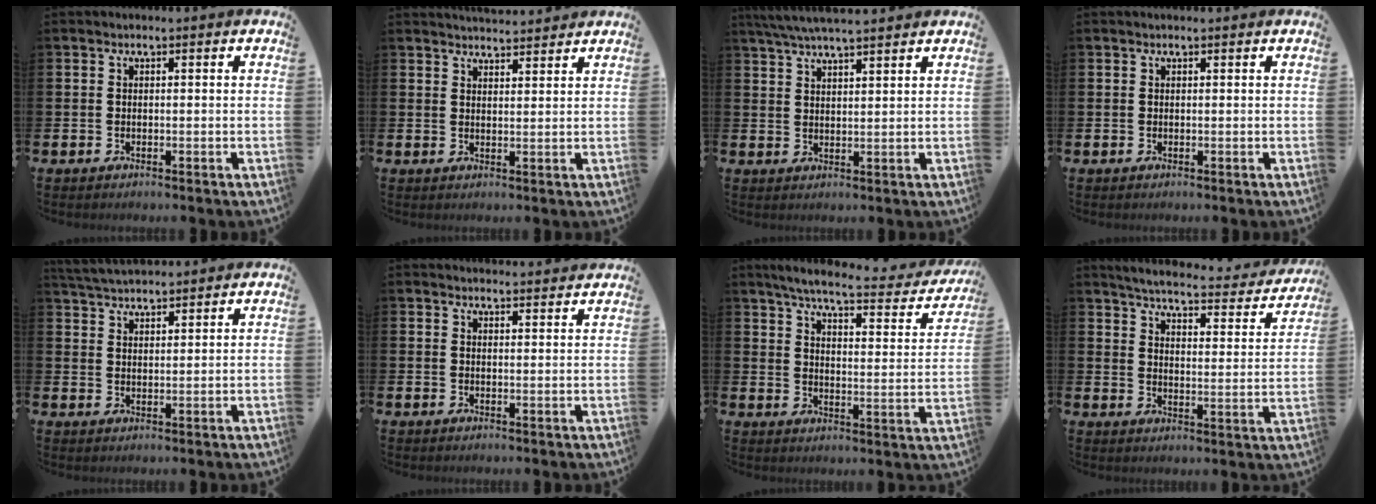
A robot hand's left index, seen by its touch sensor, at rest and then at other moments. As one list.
[{"total": 3.3, "force": [3.3, 0.3, 0.1], "torque": [-0.003, -0.019, 0.060]}, {"total": 5.3, "force": [4.9, 0.4, 2.0], "torque": [-0.046, -0.014, 0.088]}, {"total": 0.0}, {"total": 3.9, "force": [3.9, 0.5, 0.4], "torque": [-0.022, -0.015, 0.071]}, {"total": 2.5, "force": [2.5, 0.1, -0.1], "torque": [0.007, -0.018, 0.043]}, {"total": 5.9, "force": [5.2, 0.6, 2.8], "torque": [-0.071, -0.039, 0.079]}, {"total": 4.7, "force": [4.4, 0.5, 1.7], "torque": [-0.048, -0.037, 0.066]}]